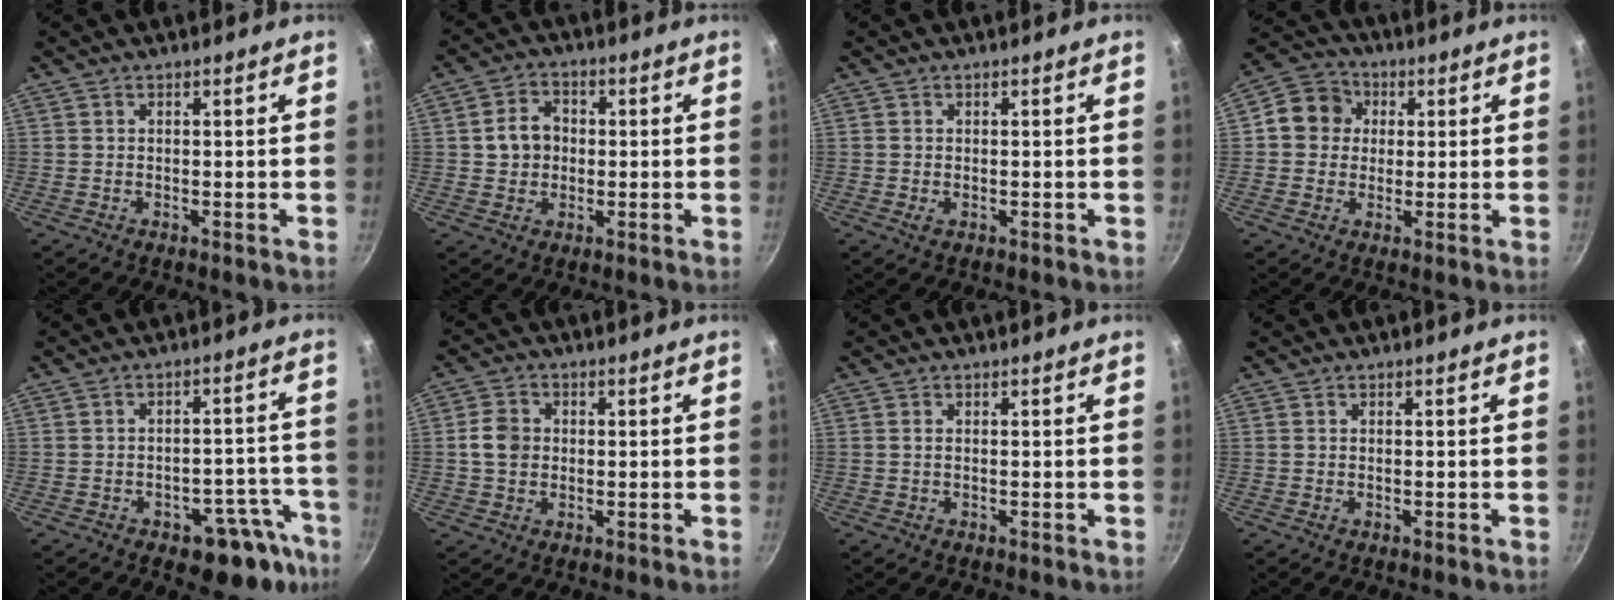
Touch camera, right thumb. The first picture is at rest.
{"total": 6.5, "force": [0.3, 5.5, 3.4], "torque": [-0.033, 0.013, -0.002]}
{"total": 1.1, "force": [-0.2, 0.8, 0.7], "torque": [-0.013, -0.002, -0.002]}
{"total": 8.3, "force": [1.3, 7.5, 3.2], "torque": [-0.019, 0.014, 0.002]}
{"total": 11.1, "force": [-6.6, 6.4, 6.3], "torque": [-0.002, 0.061, -0.069]}
{"total": 5.1, "force": [0.1, 4.3, 2.8], "torque": [-0.038, 0.008, -0.004]}
{"total": 0.6, "force": [0.1, 0.2, 0.5], "torque": [-0.011, 0.000, 0.002]}
{"total": 0.0}